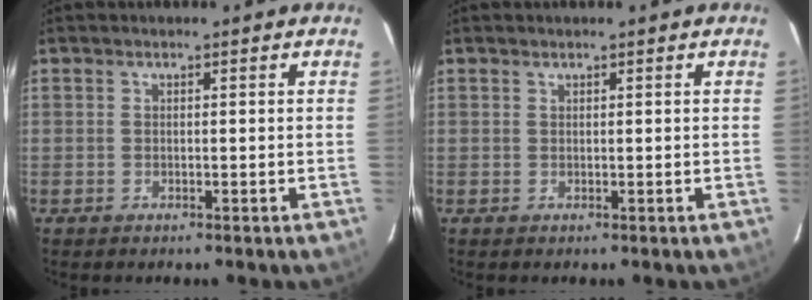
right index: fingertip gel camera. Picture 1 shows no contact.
{"total": 0.0}